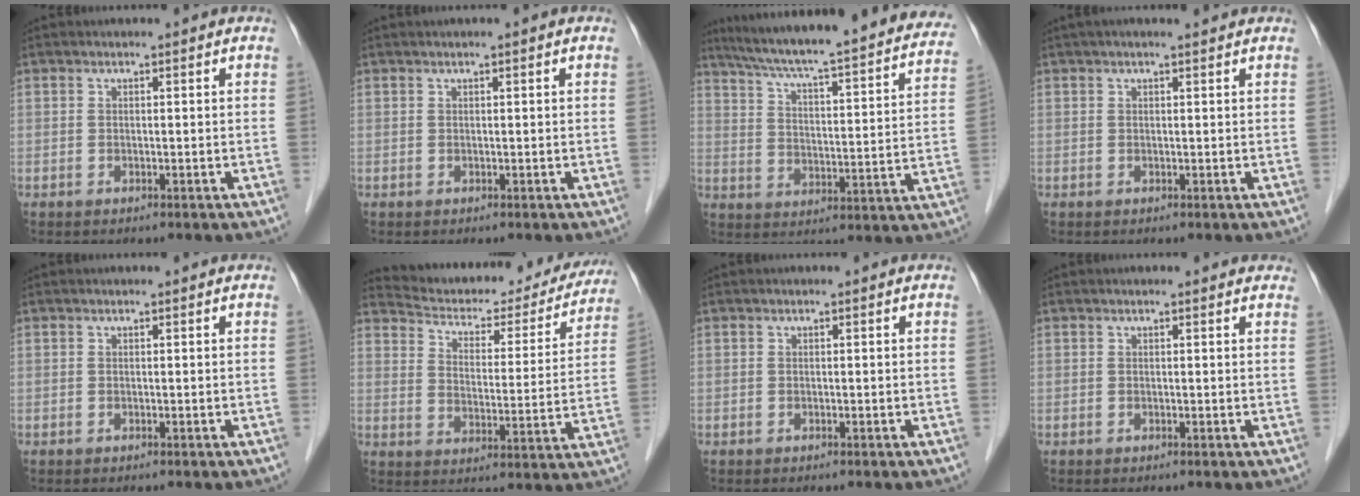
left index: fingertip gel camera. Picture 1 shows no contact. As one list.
[{"total": 0.5, "force": [0.4, -0.1, 0.3], "torque": [-0.011, 0.004, 0.012]}, {"total": 30.5, "force": [27.0, 3.1, 14.0], "torque": [-0.218, -0.044, 0.343]}, {"total": 3.9, "force": [3.2, 0.2, 2.1], "torque": [-0.029, 0.026, 0.046]}, {"total": 0.0}, {"total": 22.1, "force": [20.6, 5.4, 5.7], "torque": [-0.079, -0.029, 0.265]}, {"total": 0.0}, {"total": 3.2, "force": [2.9, 0.8, 1.0], "torque": [-0.012, 0.012, 0.021]}]